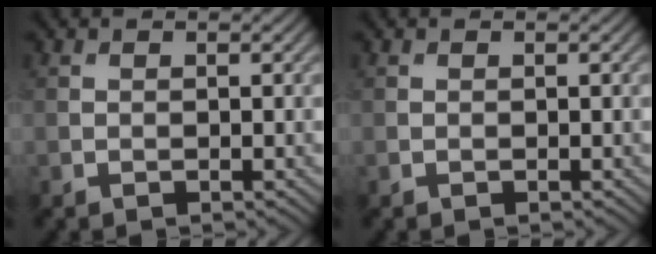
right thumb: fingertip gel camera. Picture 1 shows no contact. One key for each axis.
{"total": 0.0}